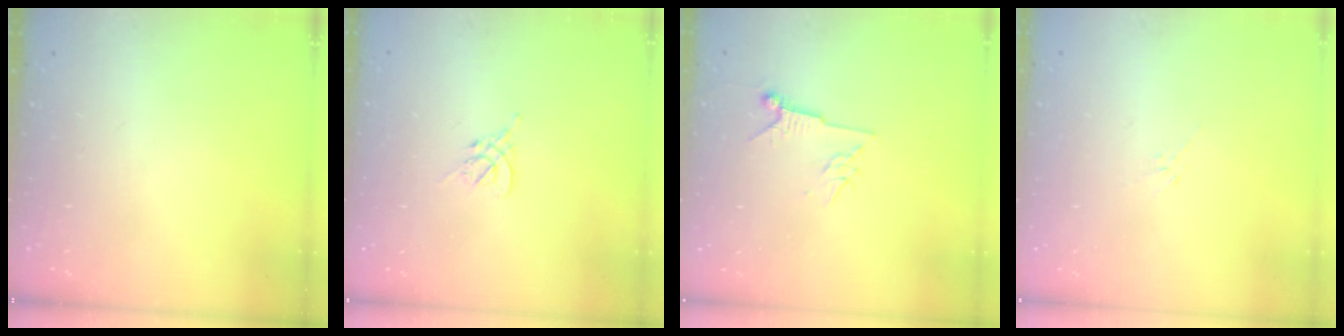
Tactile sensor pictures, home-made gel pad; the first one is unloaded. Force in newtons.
{"total": 1.2, "press": 1.1, "slide": 0.5}
{"total": 6.6, "press": 6.5, "slide": 1.1}
{"total": 2.1, "press": 2.0, "slide": 0.6}